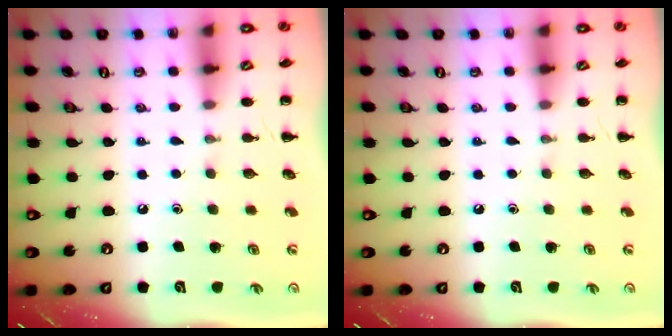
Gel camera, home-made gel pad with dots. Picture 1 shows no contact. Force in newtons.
{"total": 0.0}